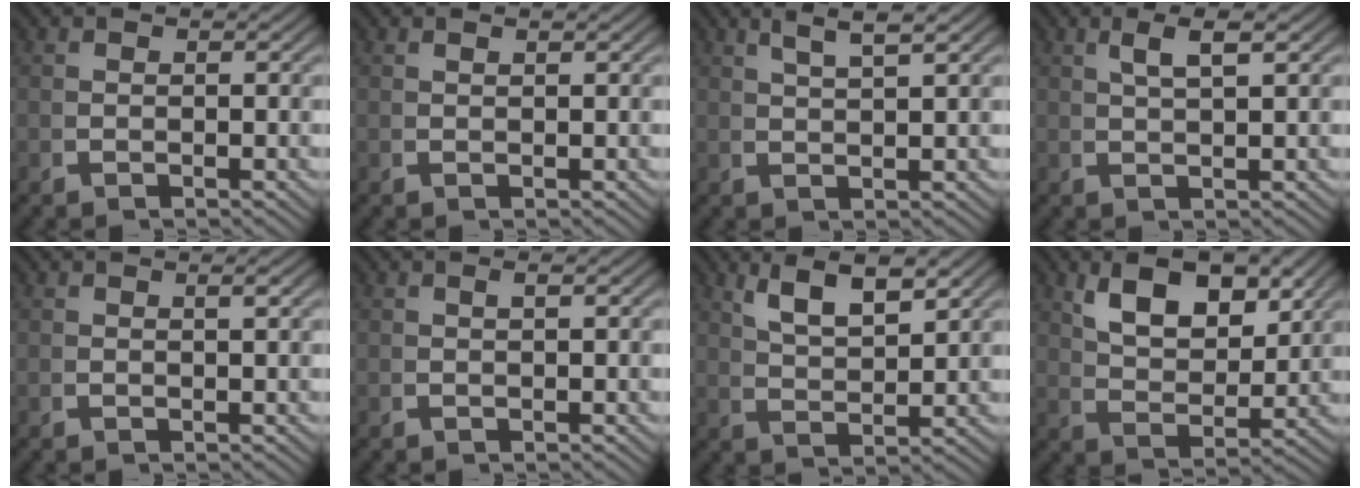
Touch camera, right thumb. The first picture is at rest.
{"total": 0.6, "force": [0.5, -0.2, 0.1], "torque": [-0.002, 0.000, 0.012]}
{"total": 3.9, "force": [3.1, 0.3, 2.3], "torque": [-0.025, 0.016, 0.054]}
{"total": 3.0, "force": [1.8, 0.1, 2.3], "torque": [-0.033, 0.012, 0.038]}
{"total": 0.7, "force": [0.3, 0.0, 0.6], "torque": [-0.008, 0.002, 0.007]}
{"total": 0.6, "force": [0.2, 0.0, 0.5], "torque": [-0.008, 0.004, 0.006]}
{"total": 5.2, "force": [3.9, 1.0, 3.4], "torque": [-0.054, 0.011, 0.076]}
{"total": 6.7, "force": [3.4, 3.1, 4.8], "torque": [-0.081, -0.007, 0.069]}